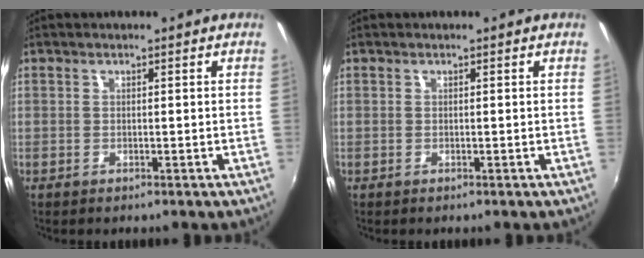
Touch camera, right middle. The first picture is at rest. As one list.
[{"total": 0.0}]